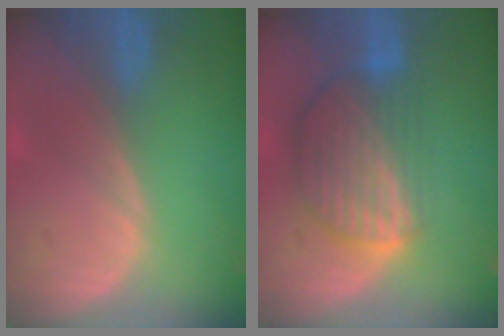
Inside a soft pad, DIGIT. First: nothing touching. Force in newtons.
{"total": 9.0, "press": 7.7, "slide": 4.7}